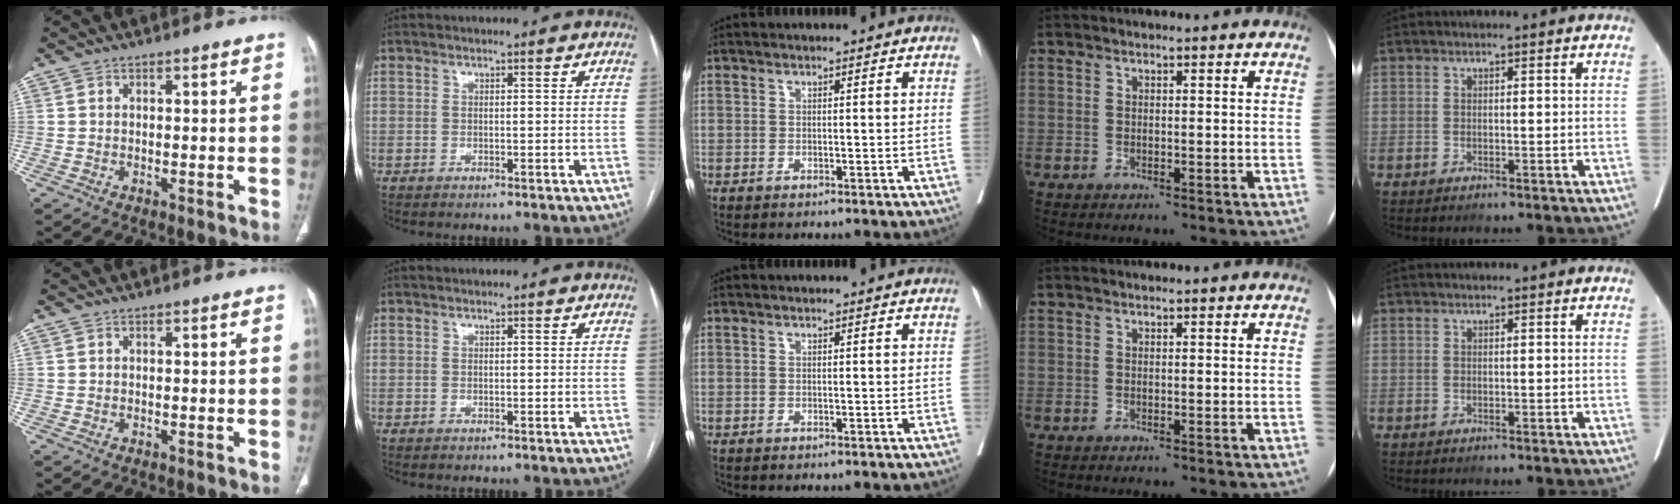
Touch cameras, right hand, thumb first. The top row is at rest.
{}